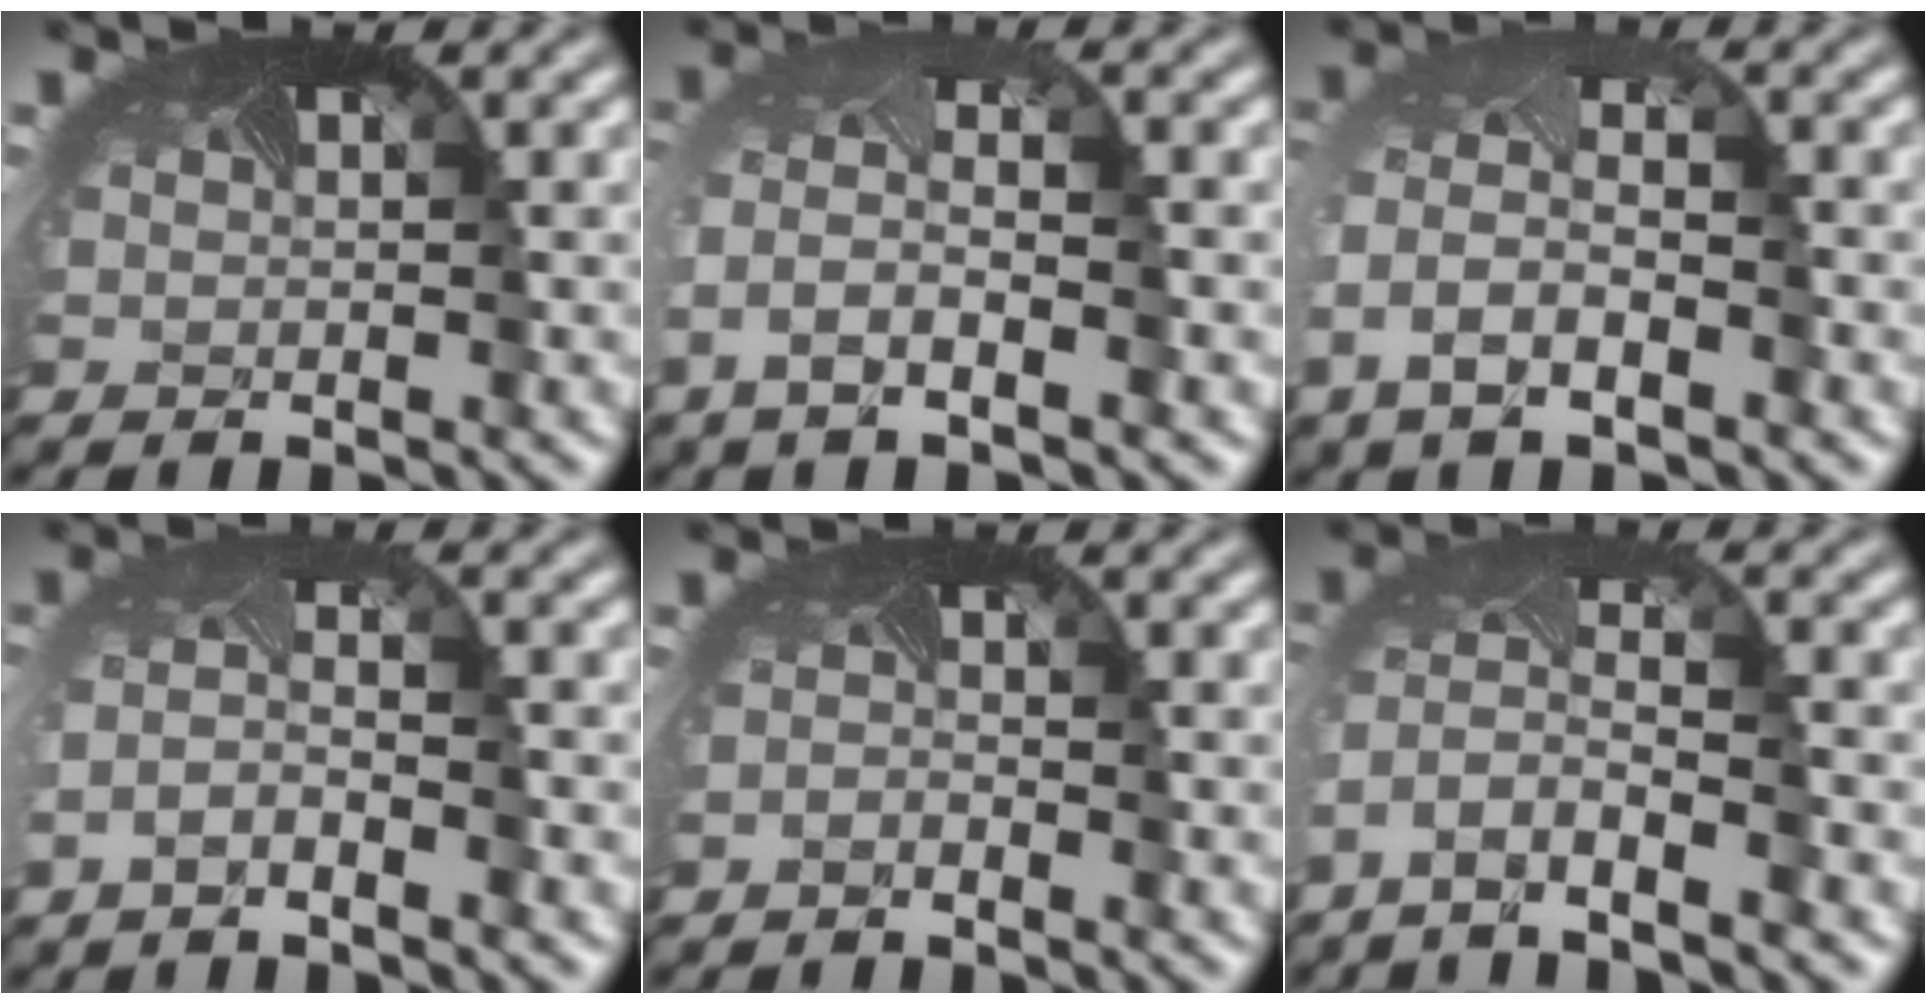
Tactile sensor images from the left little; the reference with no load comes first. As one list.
[{"total": 5.3, "force": [-2.2, 2.1, 4.3], "torque": [-0.104, -0.009, -0.041]}, {"total": 5.7, "force": [-2.2, 3.1, 4.3], "torque": [-0.099, -0.011, -0.040]}, {"total": 2.9, "force": [-1.7, 0.5, 2.3], "torque": [-0.048, -0.005, -0.036]}, {"total": 1.1, "force": [-1.0, -0.3, -0.2], "torque": [-0.003, -0.004, -0.019]}, {"total": 5.5, "force": [-3.6, 1.2, 3.9], "torque": [-0.091, -0.009, -0.069]}]